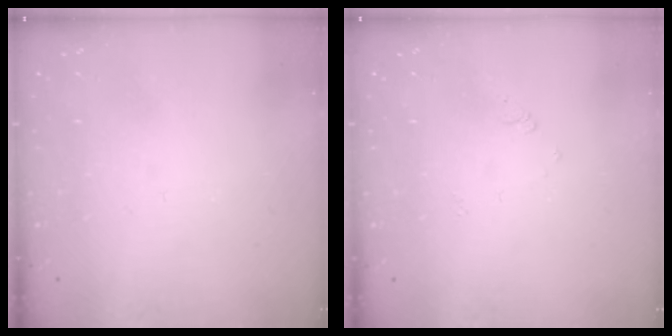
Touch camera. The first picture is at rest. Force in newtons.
{"total": 3.0, "press": 3.0, "slide": 0.4}